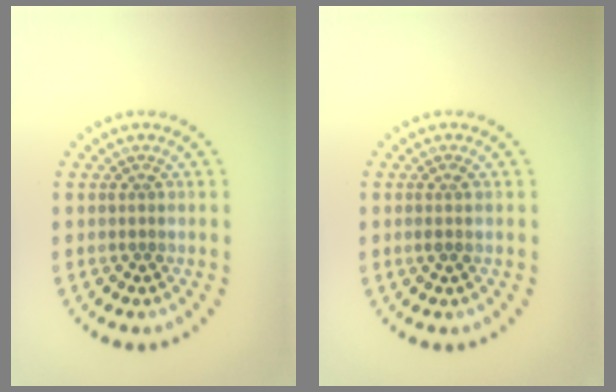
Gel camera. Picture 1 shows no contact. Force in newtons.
{"total": 0.9, "press": 0.9, "slide": 0.3}